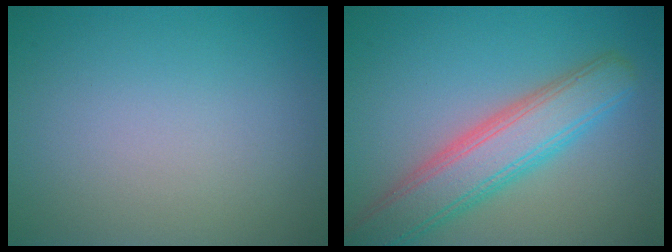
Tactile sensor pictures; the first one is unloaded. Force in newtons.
{"total": 6.5, "press": 6.5, "slide": 0.3}